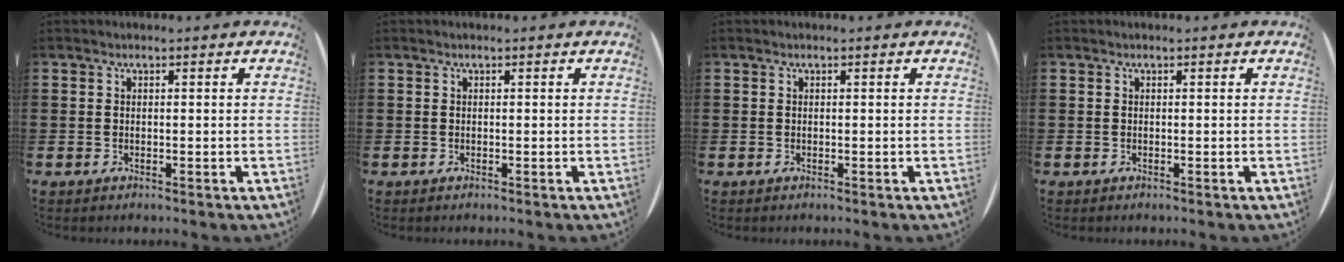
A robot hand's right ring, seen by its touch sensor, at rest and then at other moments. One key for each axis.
{"total": 0.0}
{"total": 0.0}
{"total": 0.0}